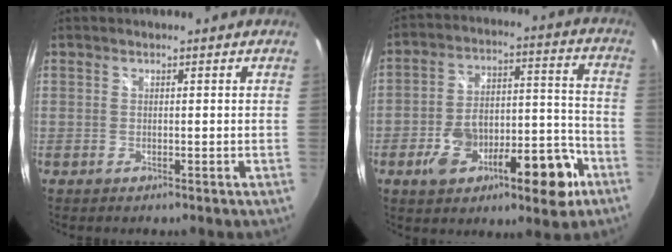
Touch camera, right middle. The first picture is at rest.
{"total": 17.0, "force": [-8.8, 7.1, 12.8], "torque": [-0.211, 0.014, -0.128]}